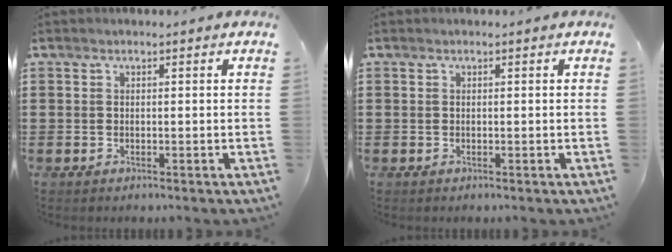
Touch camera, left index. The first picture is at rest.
{"total": 0.0}